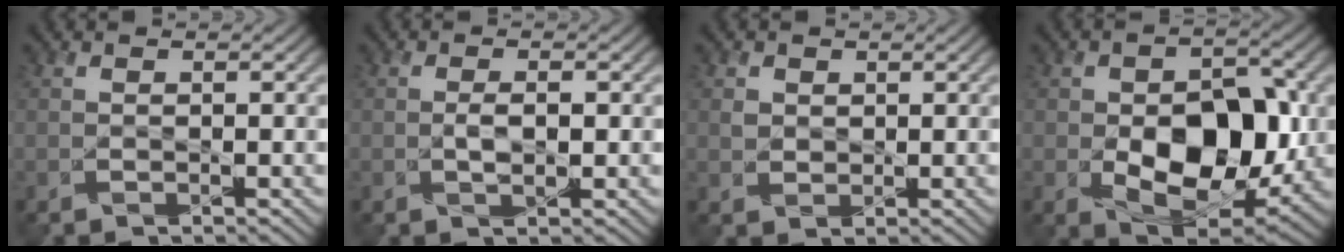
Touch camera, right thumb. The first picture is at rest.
{"total": 2.2, "force": [0.0, 0.9, 1.9], "torque": [-0.041, -0.003, 0.001]}
{"total": 1.8, "force": [0.8, 1.5, 0.5], "torque": [-0.015, -0.003, 0.015]}
{"total": 12.6, "force": [-1.8, 7.8, 9.7], "torque": [-0.151, -0.020, -0.018]}